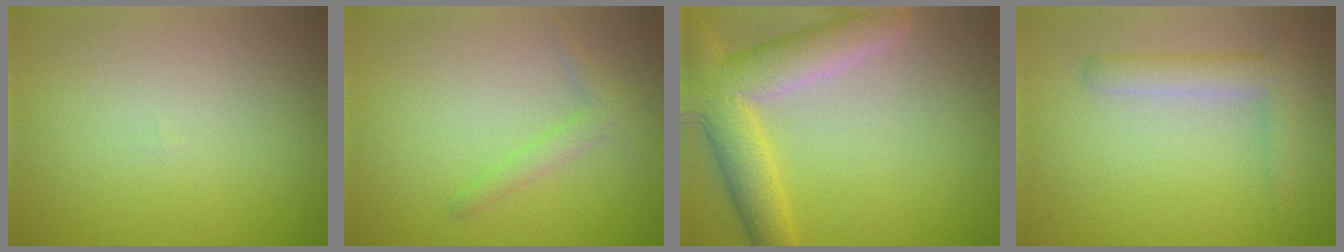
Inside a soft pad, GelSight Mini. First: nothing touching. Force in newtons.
{"total": 1.5, "press": 1.5, "slide": 0.1}
{"total": 7.3, "press": 7.3, "slide": 0.6}
{"total": 2.9, "press": 2.9, "slide": 0.2}